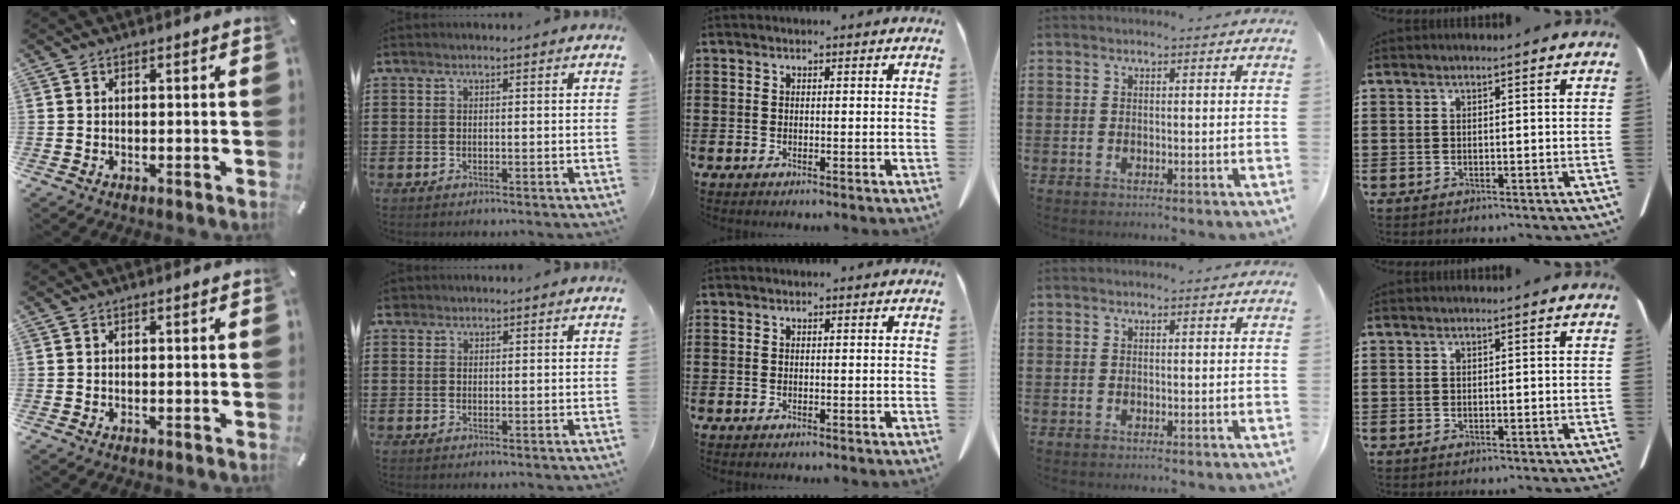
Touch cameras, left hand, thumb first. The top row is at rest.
{"index": {"total": 1.2, "force": [0.9, 0.7, 0.2], "torque": [-0.008, 0.004, 0.018]}}